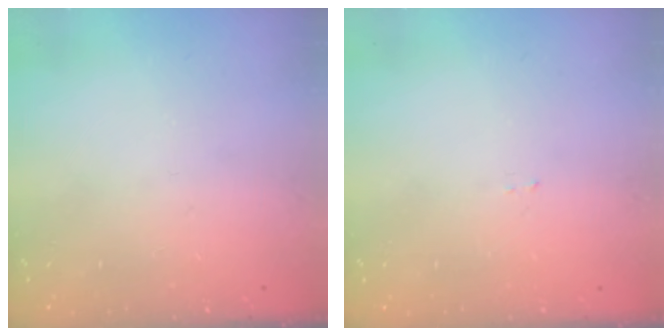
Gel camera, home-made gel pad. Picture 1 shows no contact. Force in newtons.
{"total": 1.6, "press": 1.6, "slide": 0.1}